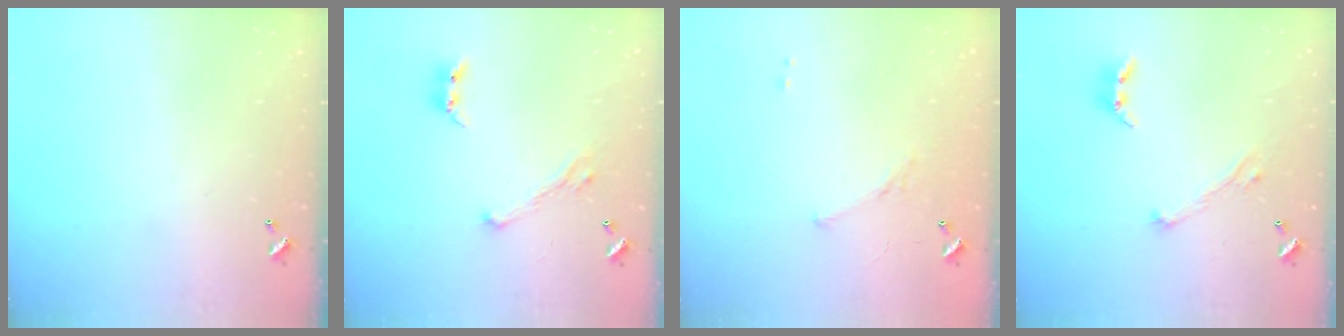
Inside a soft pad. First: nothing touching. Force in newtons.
{"total": 3.7, "press": 3.5, "slide": 1.2}
{"total": 5.9, "press": 5.9, "slide": 0.8}
{"total": 2.9, "press": 2.8, "slide": 0.8}